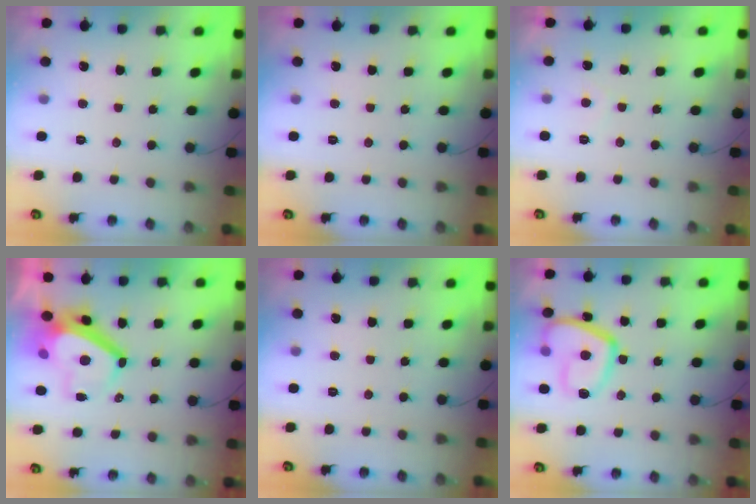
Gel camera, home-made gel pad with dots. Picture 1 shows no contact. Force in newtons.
{"total": 0.0}
{"total": 1.1, "press": 1.0, "slide": 0.5}
{"total": 7.9, "press": 7.9, "slide": 1.0}
{"total": 0.0}
{"total": 15.3, "press": 15.2, "slide": 1.6}